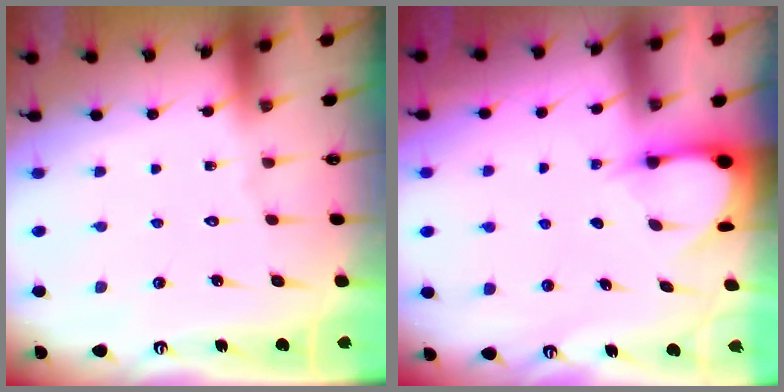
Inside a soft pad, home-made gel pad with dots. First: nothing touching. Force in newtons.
{"total": 3.4, "press": 3.4, "slide": 0.3}